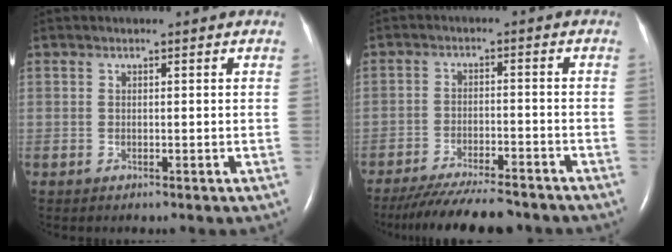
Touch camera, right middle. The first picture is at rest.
{"total": 13.1, "force": [-11.8, 1.8, 5.6], "torque": [-0.095, -0.018, -0.173]}